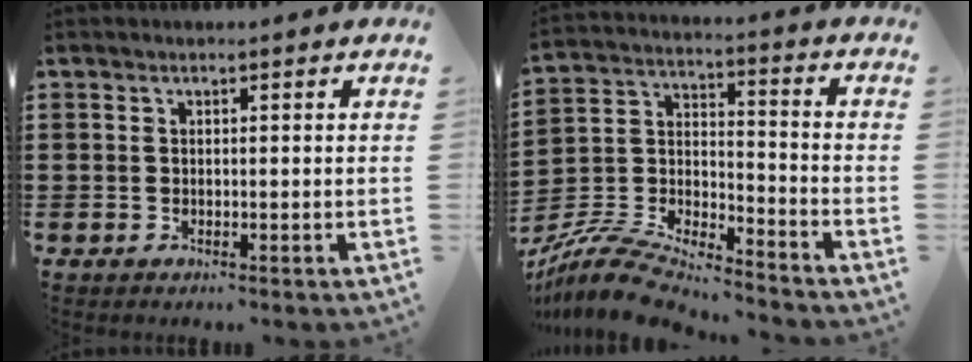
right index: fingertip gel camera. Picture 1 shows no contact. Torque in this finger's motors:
{"motor_torque": [-1.05, 1.09, 0.25, 0.05]}